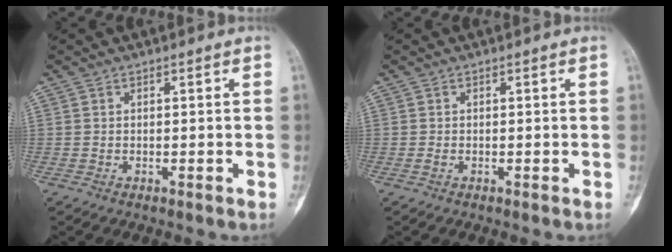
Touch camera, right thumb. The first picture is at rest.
{"total": 0.5, "force": [-0.2, 0.3, 0.4], "torque": [-0.012, -0.002, -0.004]}